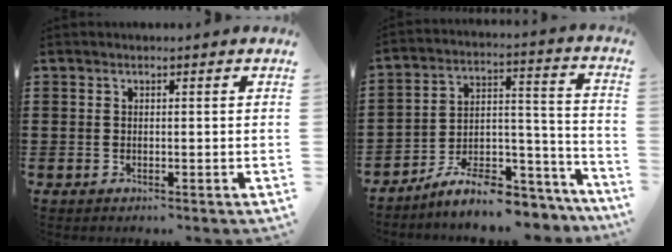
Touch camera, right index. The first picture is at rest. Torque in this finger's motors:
{"motor_torque": [0.27, 0.28, 0.50, 0.09]}